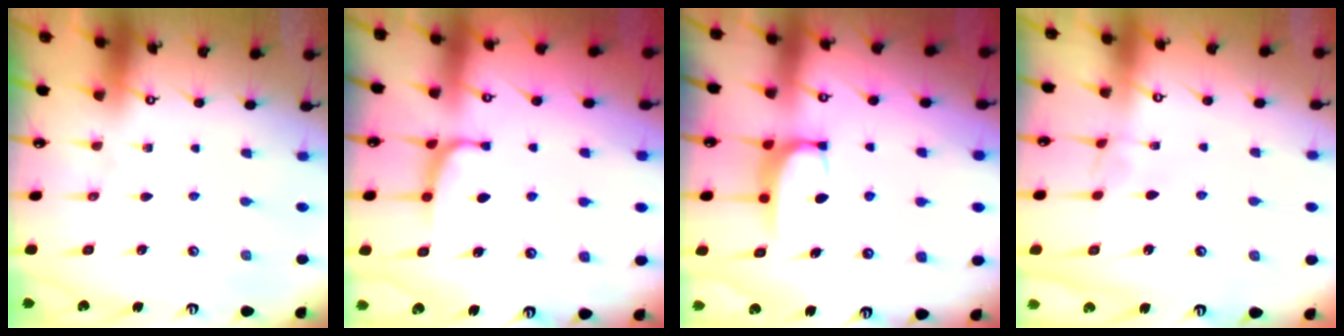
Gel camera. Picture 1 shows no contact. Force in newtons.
{"total": 0.6, "press": 0.1, "slide": 0.6}
{"total": 1.9, "press": 1.8, "slide": 0.5}
{"total": 1.1, "press": 1.0, "slide": 0.4}